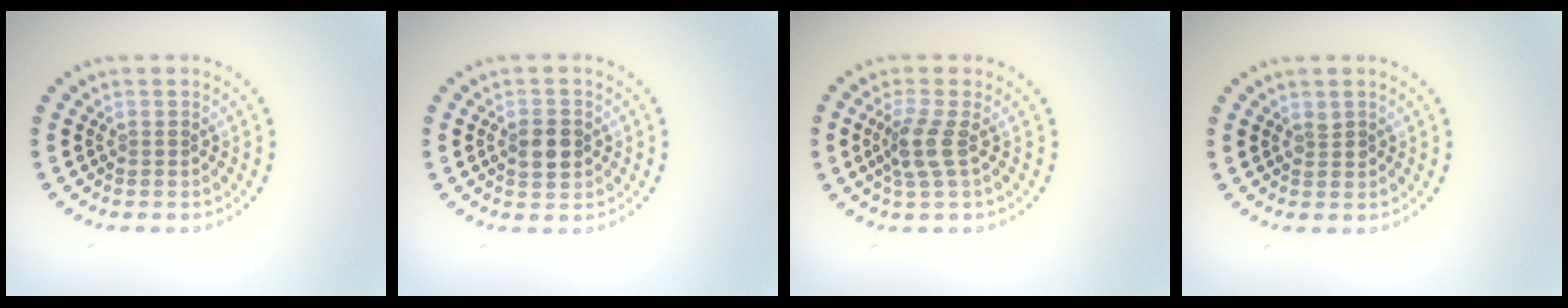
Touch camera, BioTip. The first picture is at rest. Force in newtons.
{"total": 3.0, "press": 3.0, "slide": 0.1}
{"total": 2.6, "press": 2.0, "slide": 1.6}
{"total": 0.7, "press": 0.6, "slide": 0.1}